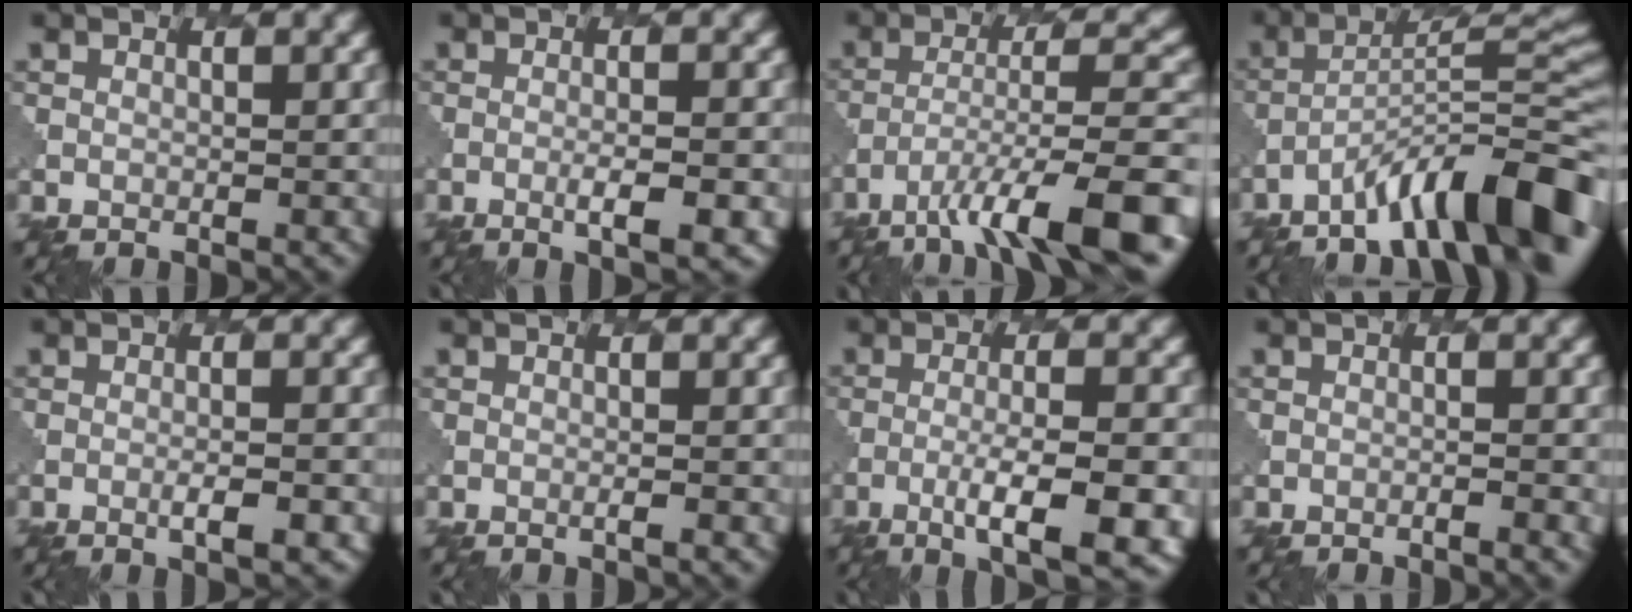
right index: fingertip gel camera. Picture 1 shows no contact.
{"total": 2.9, "force": [-0.9, 0.6, 2.7], "torque": [-0.040, 0.003, -0.015]}
{"total": 11.6, "force": [-7.2, 3.1, 8.6], "torque": [-0.137, 0.003, -0.123]}
{"total": 11.1, "force": [-7.2, 2.1, 8.1], "torque": [-0.117, 0.022, -0.117]}
{"total": 2.0, "force": [-0.6, 0.4, 1.9], "torque": [-0.025, 0.004, -0.011]}
{"total": 0.8, "force": [0.0, 0.2, 0.8], "torque": [-0.008, 0.000, -0.006]}
{"total": 7.2, "force": [-3.0, 1.6, 6.3], "torque": [-0.101, -0.001, -0.048]}
{"total": 1.1, "force": [-0.7, 0.2, 0.8], "torque": [-0.004, 0.000, -0.015]}